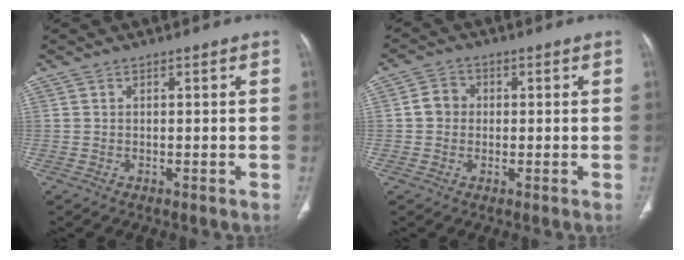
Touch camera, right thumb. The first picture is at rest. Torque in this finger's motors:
{"motor_torque": [0.12, 0.97, 0.57, -0.40, 0.04]}